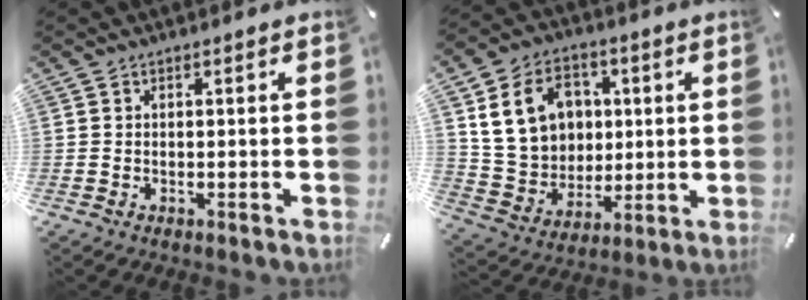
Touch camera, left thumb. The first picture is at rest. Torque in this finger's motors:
{"motor_torque": [1.89, 1.86, 1.60, -1.17, 0.17]}